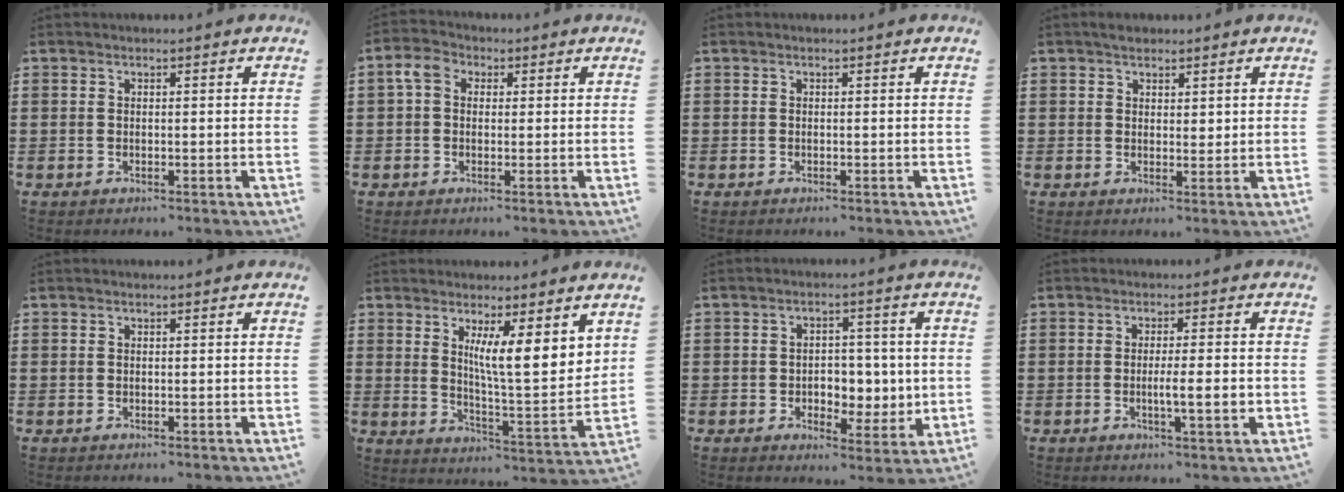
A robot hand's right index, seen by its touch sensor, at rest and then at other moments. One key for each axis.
{"total": 3.6, "fx": 0.8, "fy": 2.7, "fz": 2.3, "tx": -0.052, "ty": 0.009, "tz": 0.012}
{"total": 0.0}
{"total": 2.4, "fx": 1.8, "fy": 1.5, "fz": 0.3, "tx": -0.003, "ty": 0.006, "tz": 0.033}
{"total": 0.0}
{"total": 7.4, "fx": 4.2, "fy": 1.1, "fz": 6.0, "tx": -0.110, "ty": -0.030, "tz": 0.068}
{"total": 4.9, "fx": -0.2, "fy": 4.0, "fz": 2.7, "tx": -0.049, "ty": 0.009, "tz": -0.010}
{"total": 4.3, "fx": -0.8, "fy": 0.4, "fz": 4.2, "tx": -0.071, "ty": -0.004, "tz": -0.015}